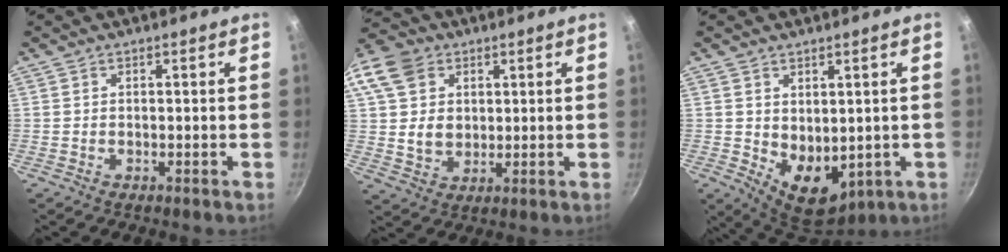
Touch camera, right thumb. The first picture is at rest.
{"total": 16.6, "force": [5.7, 13.2, 8.3], "torque": [-0.169, 0.008, 0.104]}
{"total": 9.2, "force": [0.4, 6.4, 6.7], "torque": [-0.070, -0.025, 0.029]}